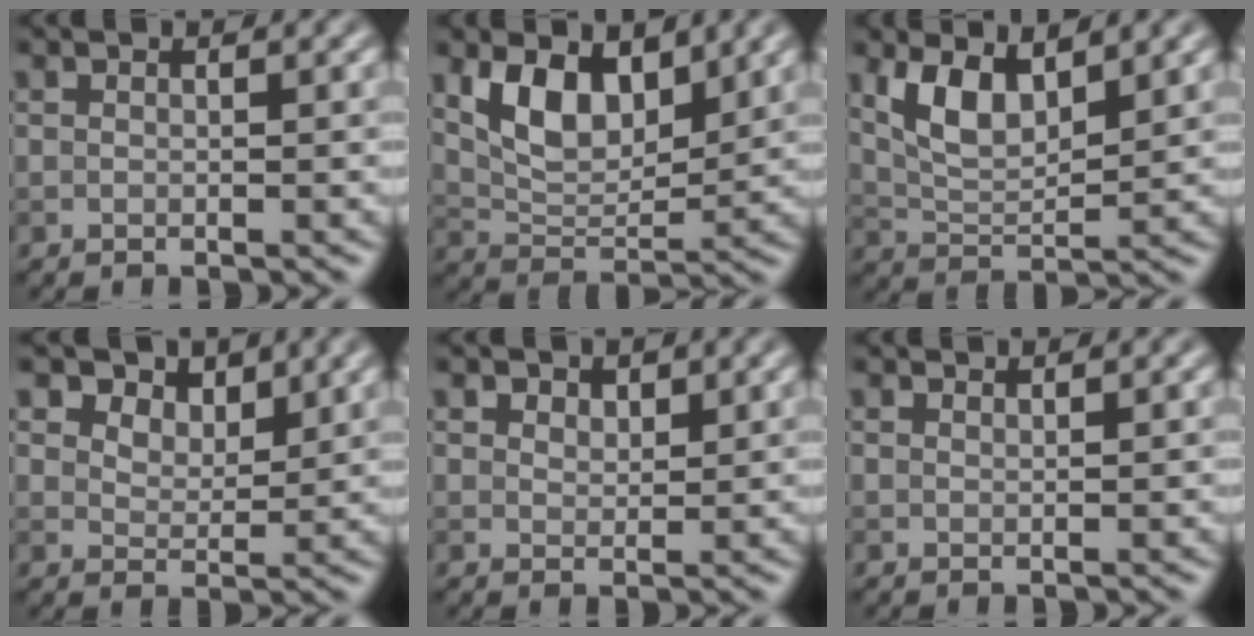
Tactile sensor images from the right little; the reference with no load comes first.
{"total": 5.7, "force": [2.8, 3.0, 3.9], "torque": [-0.078, -0.010, 0.052]}
{"total": 4.8, "force": [2.5, 2.0, 3.6], "torque": [-0.081, -0.005, 0.051]}
{"total": 5.5, "force": [4.2, 2.9, 2.1], "torque": [-0.061, -0.011, 0.072]}
{"total": 2.2, "force": [1.6, 1.2, 0.8], "torque": [-0.014, -0.002, 0.023]}
{"total": 0.9, "force": [0.8, 0.0, 0.1], "torque": [-0.002, -0.004, 0.011]}